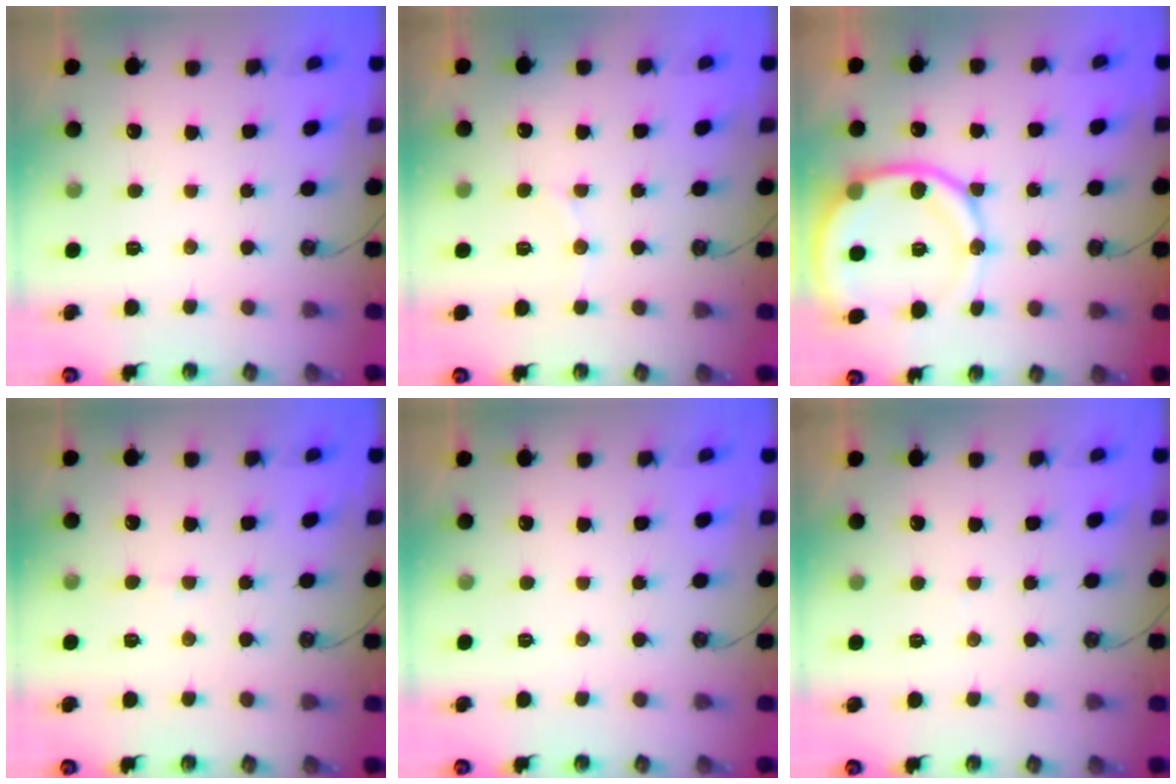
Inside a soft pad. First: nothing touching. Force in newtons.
{"total": 5.3, "press": 5.2, "slide": 1.2}
{"total": 14.2, "press": 14.2, "slide": 1.3}
{"total": 4.2, "press": 4.1, "slide": 0.4}
{"total": 0.0}
{"total": 1.9, "press": 1.9, "slide": 0.2}